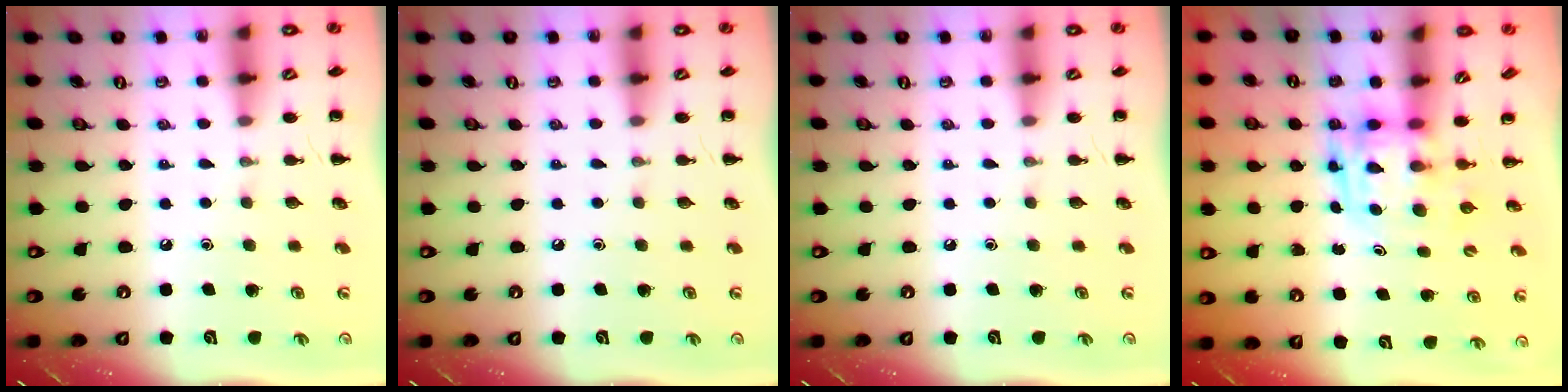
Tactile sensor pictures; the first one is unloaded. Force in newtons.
{"total": 0.0}
{"total": 0.0}
{"total": 3.7, "press": 3.7, "slide": 0.7}